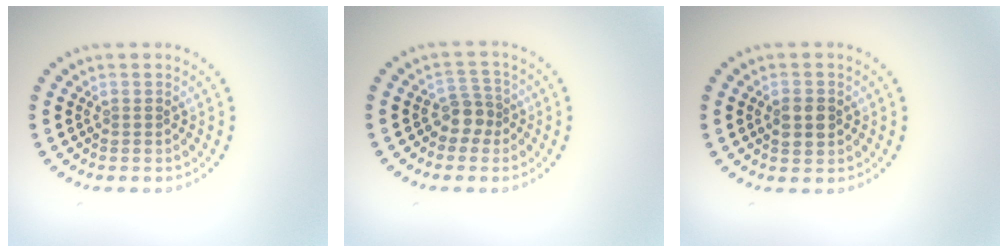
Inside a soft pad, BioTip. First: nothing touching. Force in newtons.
{"total": 2.0, "press": 1.7, "slide": 1.1}
{"total": 2.6, "press": 2.6, "slide": 0.2}